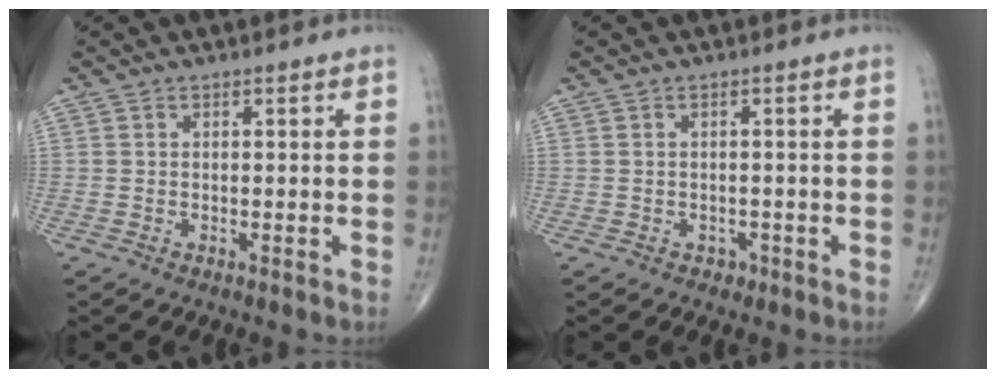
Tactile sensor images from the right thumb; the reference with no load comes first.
{"total": 1.2, "force": [-0.7, 1.0, 0.2], "torque": [0.003, 0.003, -0.011]}